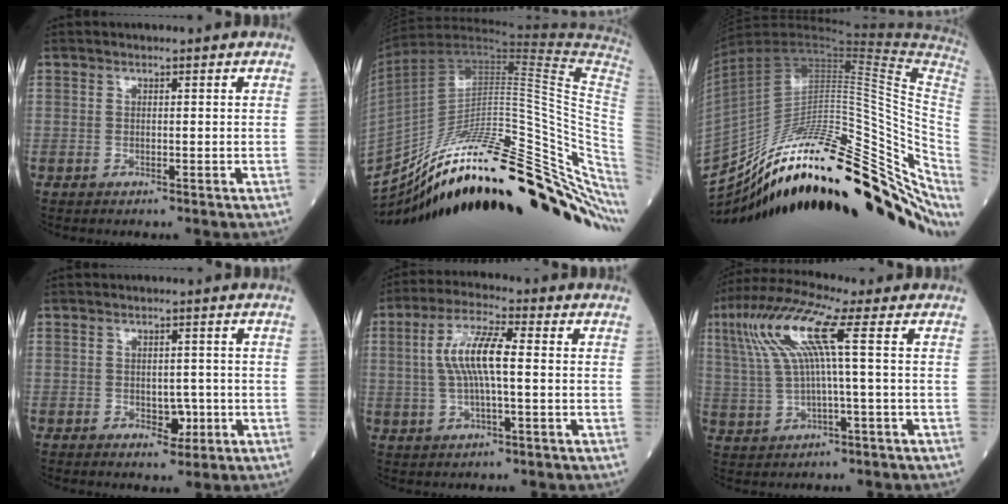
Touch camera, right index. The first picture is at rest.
{"total": 38.2, "force": [-22.4, 8.2, 29.9], "torque": [-0.391, 0.002, -0.335]}
{"total": 37.8, "force": [-19.3, 11.2, 30.6], "torque": [-0.439, 0.007, -0.299]}
{"total": 2.9, "force": [-1.0, 1.8, 2.1], "torque": [-0.021, 0.003, -0.010]}
{"total": 8.4, "force": [0.6, 1.6, 8.2], "torque": [-0.169, 0.015, 0.007]}
{"total": 10.5, "force": [2.9, 0.3, 10.1], "torque": [-0.223, 0.031, 0.059]}